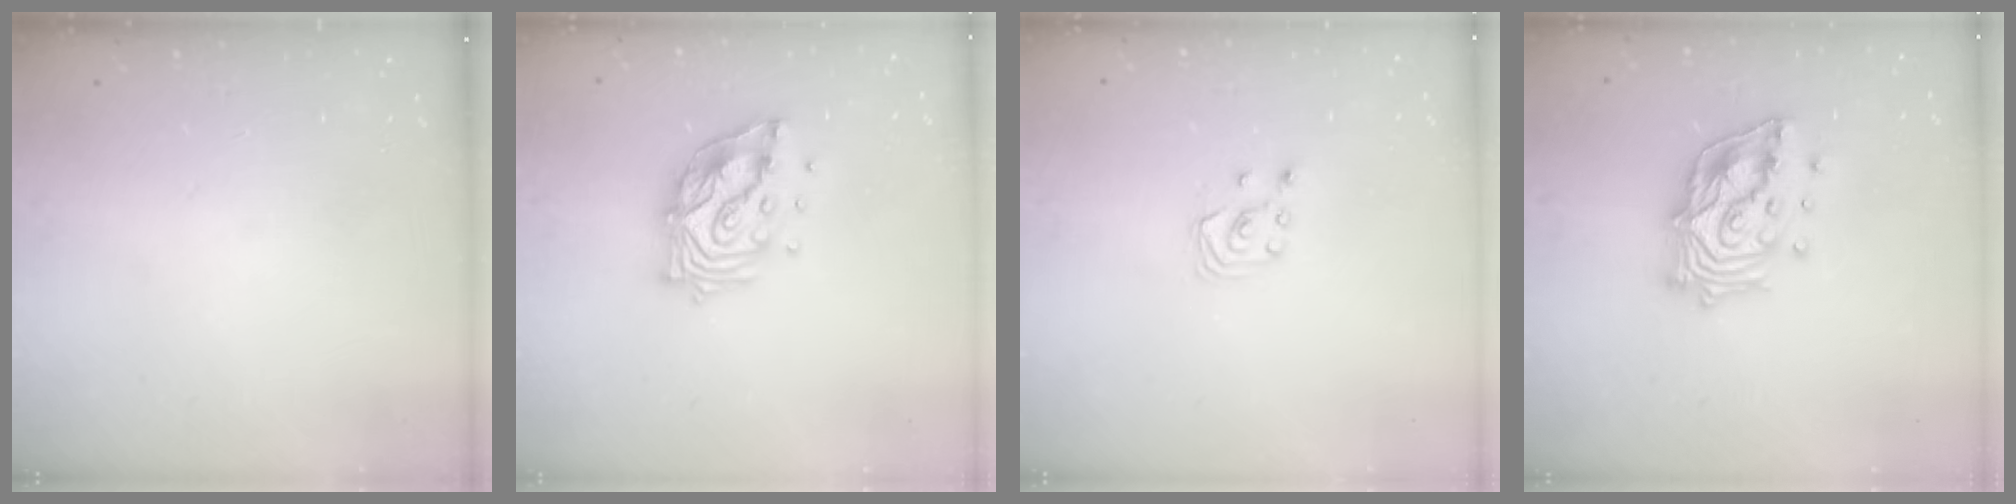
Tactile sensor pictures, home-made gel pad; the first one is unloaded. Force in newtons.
{"total": 13.7, "press": 13.7, "slide": 1.2}
{"total": 2.7, "press": 2.7, "slide": 0.3}
{"total": 17.1, "press": 16.9, "slide": 2.5}